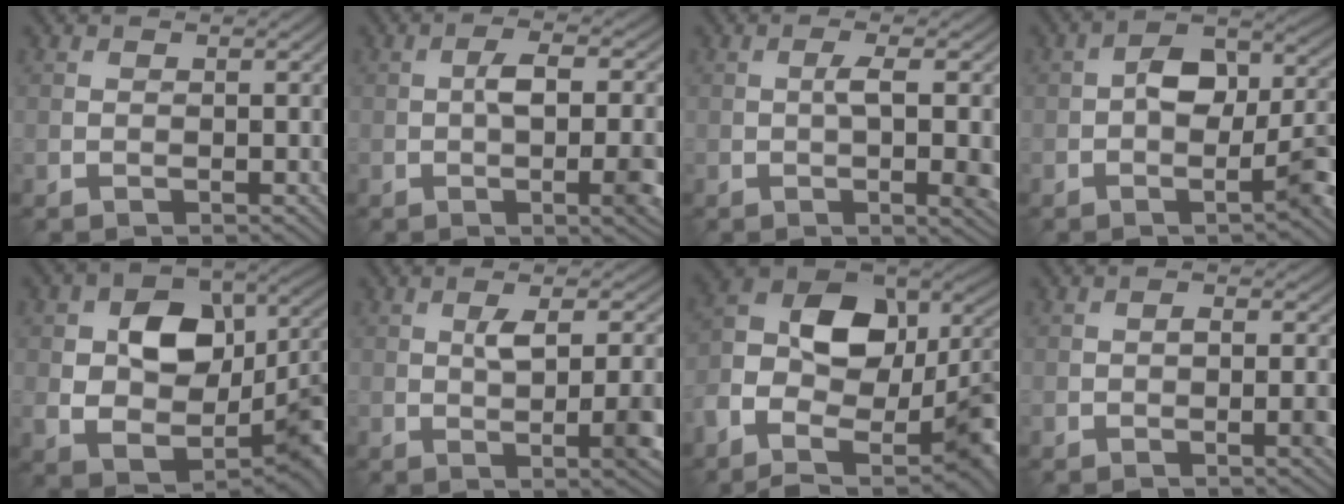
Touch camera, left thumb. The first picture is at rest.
{"total": 7.6, "force": [-0.9, 2.4, 7.1], "torque": [-0.116, -0.002, -0.013]}
{"total": 4.6, "force": [-0.1, 0.9, 4.6], "torque": [-0.081, 0.001, 0.000]}
{"total": 9.3, "force": [-1.6, 4.5, 8.0], "torque": [-0.114, 0.015, -0.038]}
{"total": 12.6, "force": [0.8, 8.9, 8.8], "torque": [-0.142, -0.012, 0.019]}
{"total": 7.5, "force": [-0.2, 2.3, 7.2], "torque": [-0.106, -0.002, -0.001]}
{"total": 17.3, "force": [-4.0, 10.8, 13.0], "torque": [-0.229, -0.008, -0.067]}
{"total": 3.0, "force": [-0.8, 0.8, 2.8], "torque": [-0.044, 0.001, -0.015]}